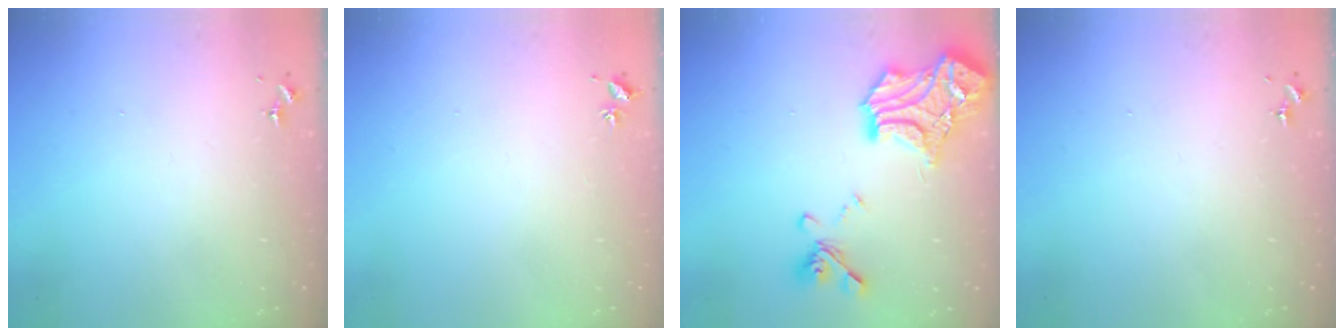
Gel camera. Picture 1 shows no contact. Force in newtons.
{"total": 2.0, "press": 2.0, "slide": 0.3}
{"total": 22.9, "press": 22.8, "slide": 2.3}
{"total": 0.0}